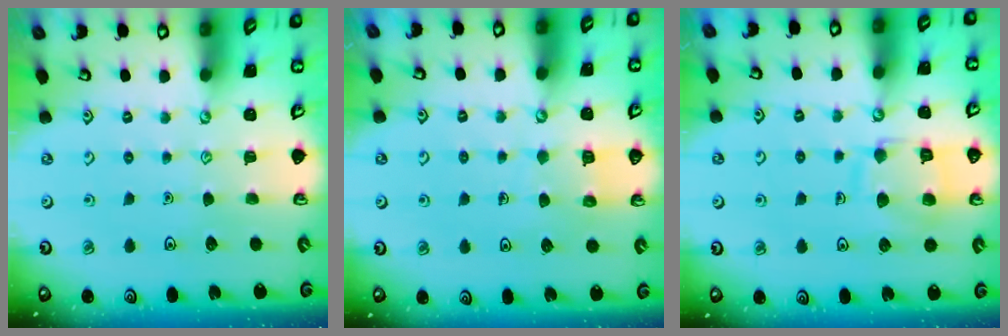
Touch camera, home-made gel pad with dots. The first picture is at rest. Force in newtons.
{"total": 5.3, "press": 5.3, "slide": 0.5}
{"total": 11.4, "press": 11.3, "slide": 1.0}